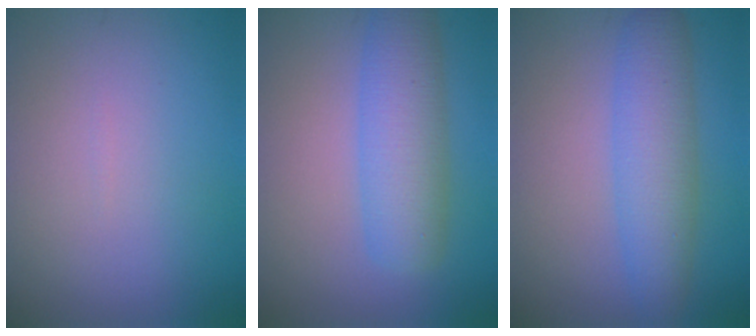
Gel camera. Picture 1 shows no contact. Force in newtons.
{"total": 5.6, "press": 5.6, "slide": 0.1}
{"total": 4.9, "press": 4.9, "slide": 0.1}